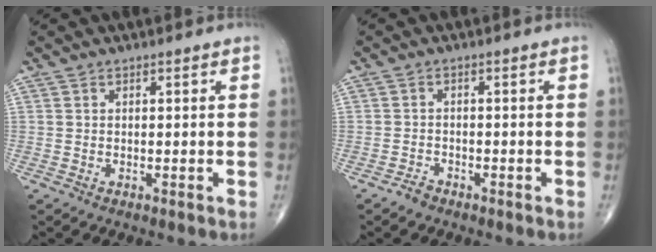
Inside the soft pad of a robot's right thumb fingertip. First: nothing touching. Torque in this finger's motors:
{"motor_torque": [0.31, -0.12, -0.10, -0.25, -0.03]}